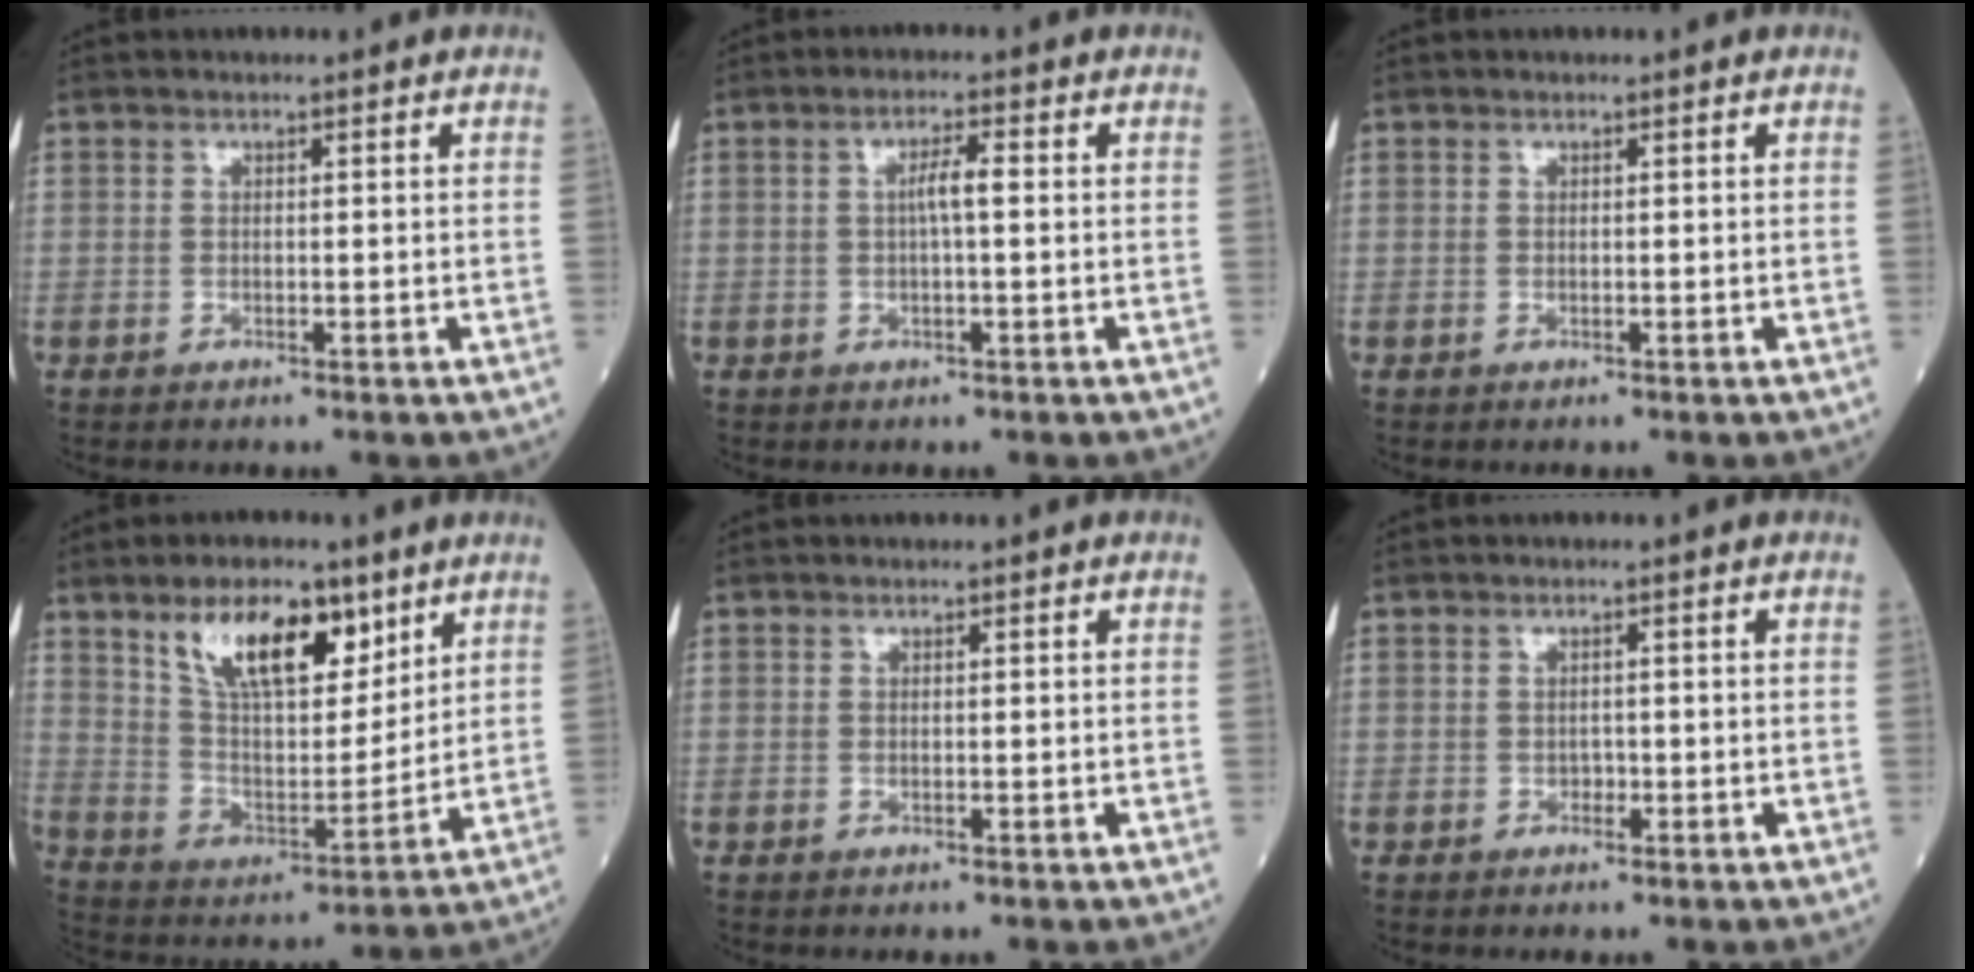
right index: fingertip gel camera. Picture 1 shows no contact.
{"total": 3.3, "force": [0.3, 0.8, 3.2], "torque": [-0.065, 0.009, 0.006]}
{"total": 0.0}
{"total": 15.4, "force": [8.7, 6.3, 11.0], "torque": [-0.200, 0.011, 0.164]}
{"total": 0.0}
{"total": 1.4, "force": [-0.4, 1.1, 0.8], "torque": [-0.024, 0.005, -0.004]}